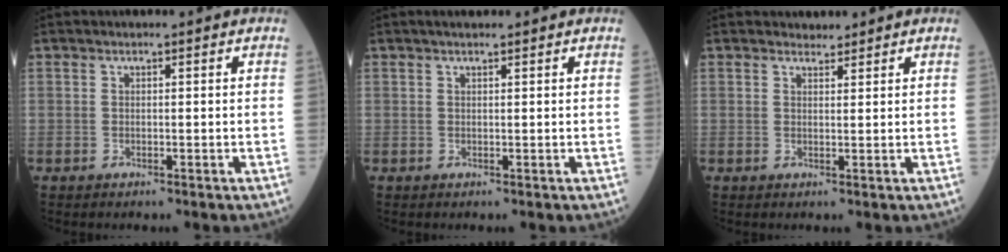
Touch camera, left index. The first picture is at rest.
{"total": 1.8, "force": [1.5, 0.2, 1.1], "torque": [-0.016, 0.014, 0.022]}
{"total": 1.4, "force": [1.4, 0.5, -0.1], "torque": [-0.003, 0.001, 0.020]}